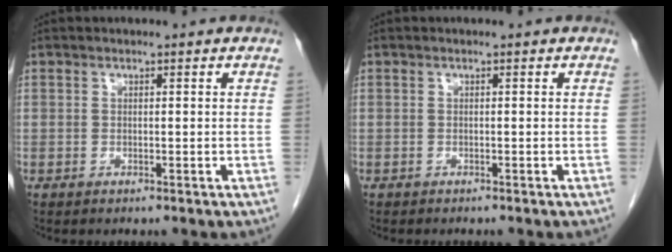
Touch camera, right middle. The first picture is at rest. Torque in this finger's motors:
{"motor_torque": [0.81, -0.65, 0.03, 0.01]}